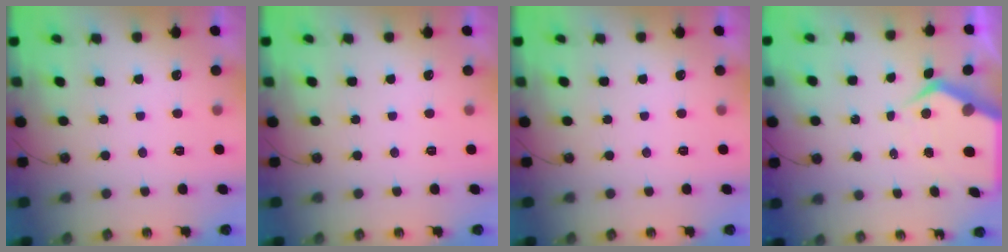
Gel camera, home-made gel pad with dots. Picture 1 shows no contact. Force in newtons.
{"total": 0.0}
{"total": 0.0}
{"total": 8.0, "press": 7.9, "slide": 1.0}